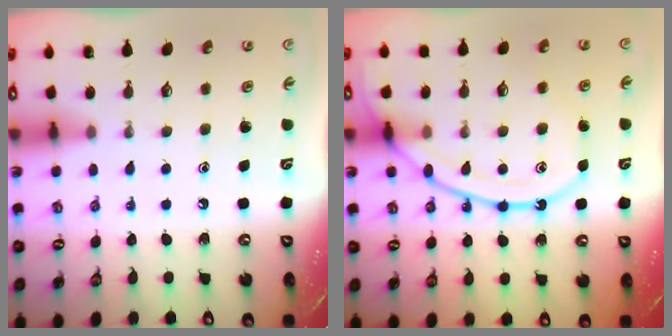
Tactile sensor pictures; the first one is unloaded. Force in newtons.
{"total": 14.0, "press": 13.9, "slide": 1.6}